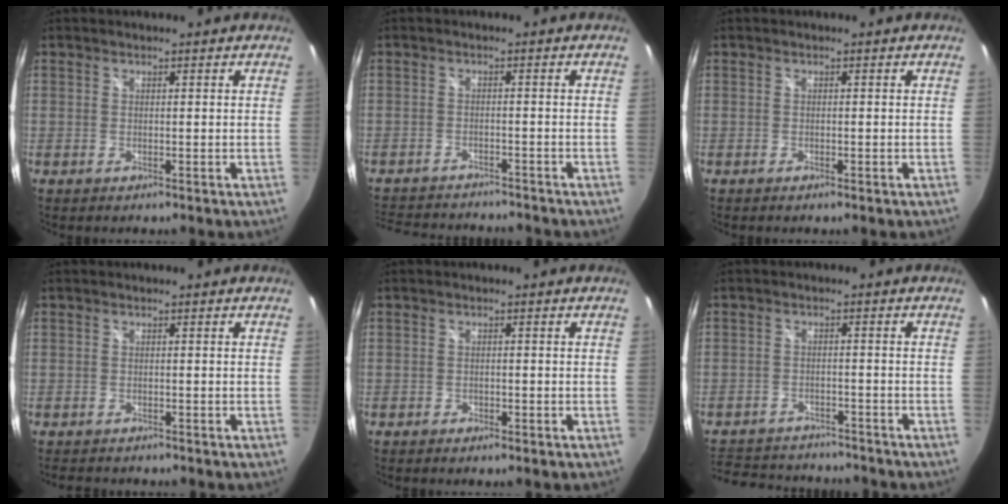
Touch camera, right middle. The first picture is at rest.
{"total": 11.6, "force": [-10.5, 3.1, 3.8], "torque": [-0.096, -0.007, -0.160]}
{"total": 0.6, "force": [-0.5, 0.2, 0.3], "torque": [-0.005, -0.002, -0.010]}
{"total": 2.8, "force": [-2.5, 0.9, 0.7], "torque": [-0.018, -0.011, -0.040]}
{"total": 1.7, "force": [-1.3, 0.9, 0.7], "torque": [-0.016, -0.006, -0.020]}
{"total": 13.3, "force": [-11.5, 5.1, 4.1], "torque": [-0.110, 0.019, -0.170]}